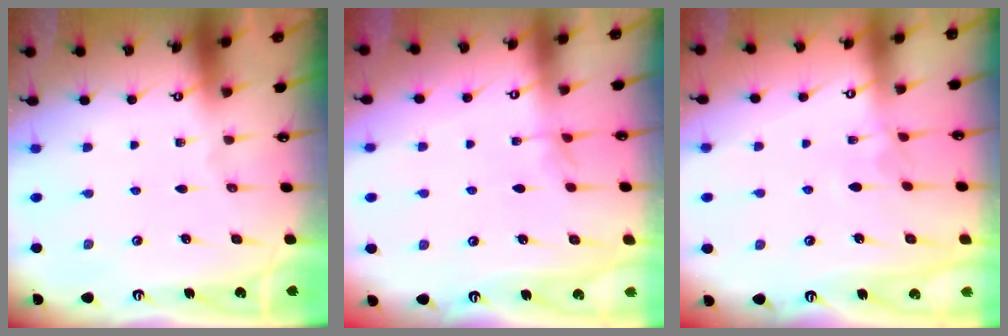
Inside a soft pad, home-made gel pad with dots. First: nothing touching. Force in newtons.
{"total": 3.8, "press": 3.8, "slide": 0.3}
{"total": 2.7, "press": 2.7, "slide": 0.2}